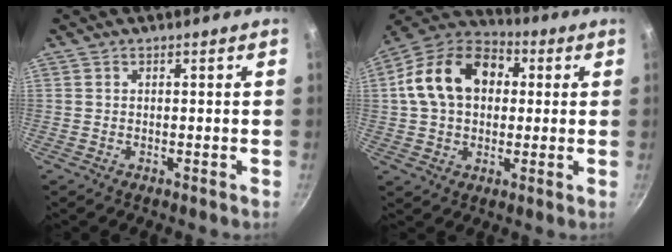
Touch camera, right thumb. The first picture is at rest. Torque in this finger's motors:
{"motor_torque": [-0.31, 0.85, 0.18, -0.09, 0.17]}